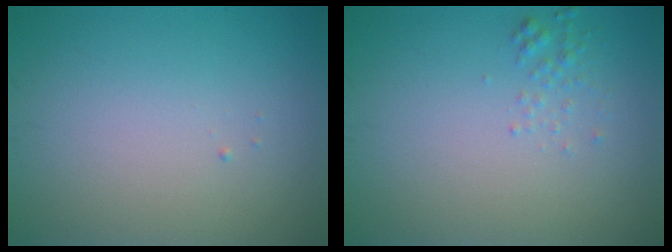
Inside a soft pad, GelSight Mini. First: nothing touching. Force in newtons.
{"total": 1.0, "press": 1.0, "slide": 0.0}